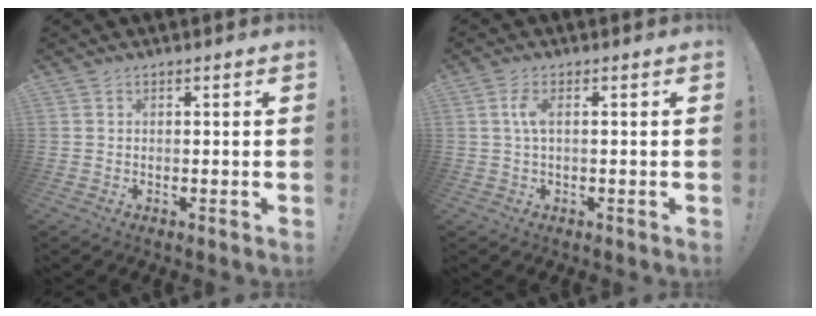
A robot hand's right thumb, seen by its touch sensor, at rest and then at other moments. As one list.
[{"total": 3.9, "force": [0.5, 1.2, 3.7], "torque": [-0.068, 0.004, 0.008]}]